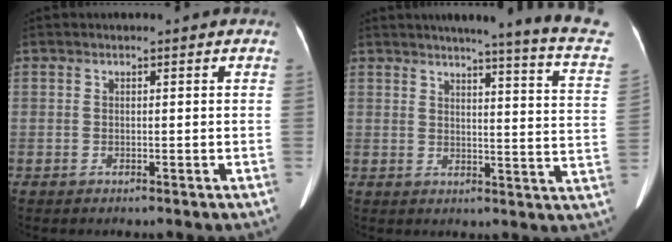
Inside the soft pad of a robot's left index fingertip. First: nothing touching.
{"total": 16.8, "force": [14.6, -1.5, 8.2], "torque": [-0.111, -0.095, 0.150]}